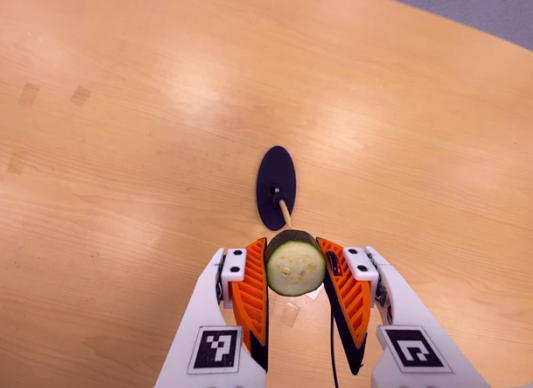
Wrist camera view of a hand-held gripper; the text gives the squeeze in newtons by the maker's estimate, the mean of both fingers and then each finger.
{"total": 10.8, "left": 9.7, "right": 12.0}